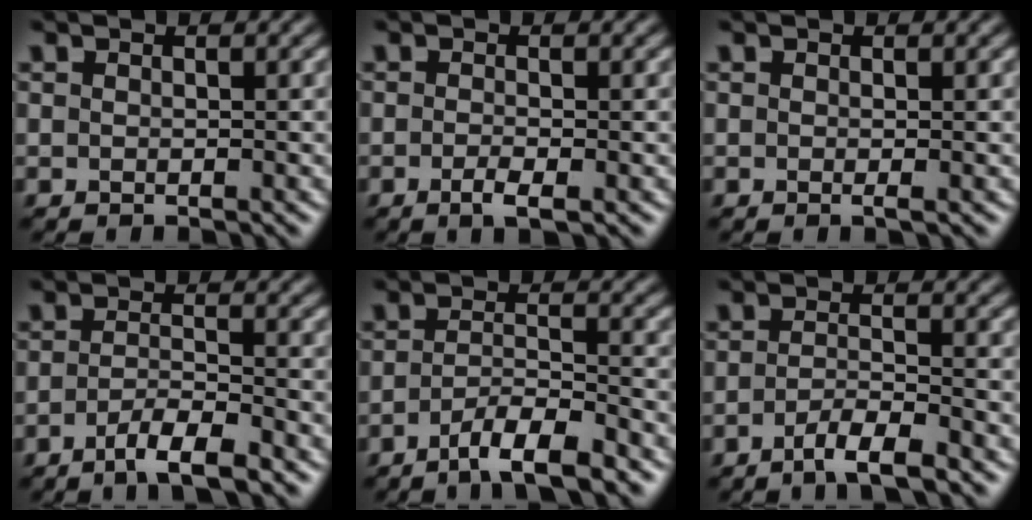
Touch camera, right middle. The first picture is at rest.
{"total": 1.6, "force": [-0.7, 0.3, 1.4], "torque": [-0.027, -0.005, -0.015]}
{"total": 0.6, "force": [-0.1, 0.0, 0.5], "torque": [-0.011, -0.005, -0.003]}
{"total": 3.7, "force": [-2.4, 0.7, 2.8], "torque": [-0.048, 0.002, -0.050]}
{"total": 5.0, "force": [-3.4, 1.0, 3.5], "torque": [-0.056, -0.001, -0.062]}
{"total": 3.2, "force": [-2.1, 0.5, 2.4], "torque": [-0.040, 0.003, -0.047]}